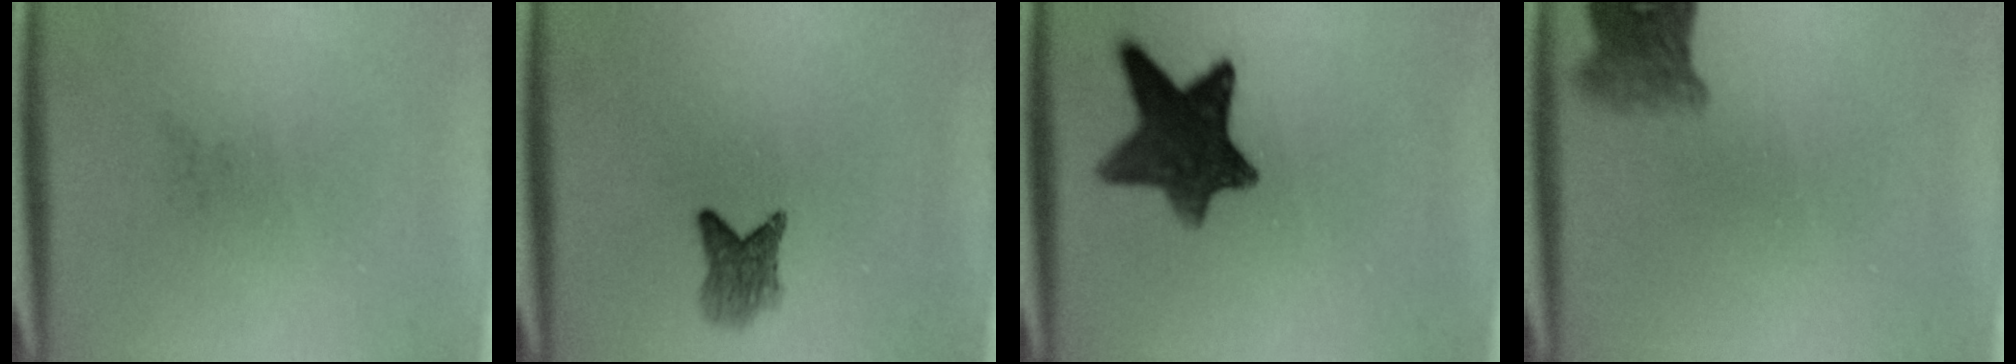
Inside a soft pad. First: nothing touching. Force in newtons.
{"total": 3.2}
{"total": 10.8}
{"total": 4.1}